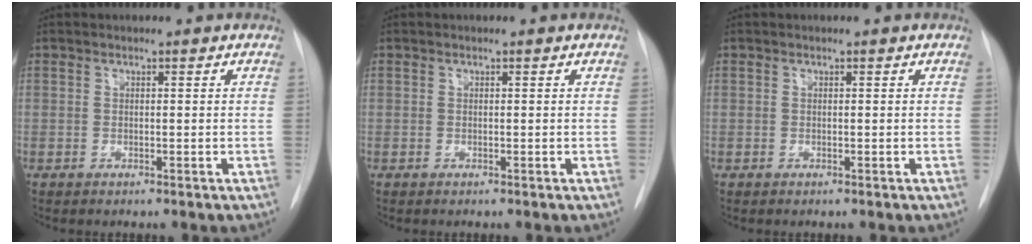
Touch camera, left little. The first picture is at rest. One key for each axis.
{"total": 0.0}
{"total": 0.0}